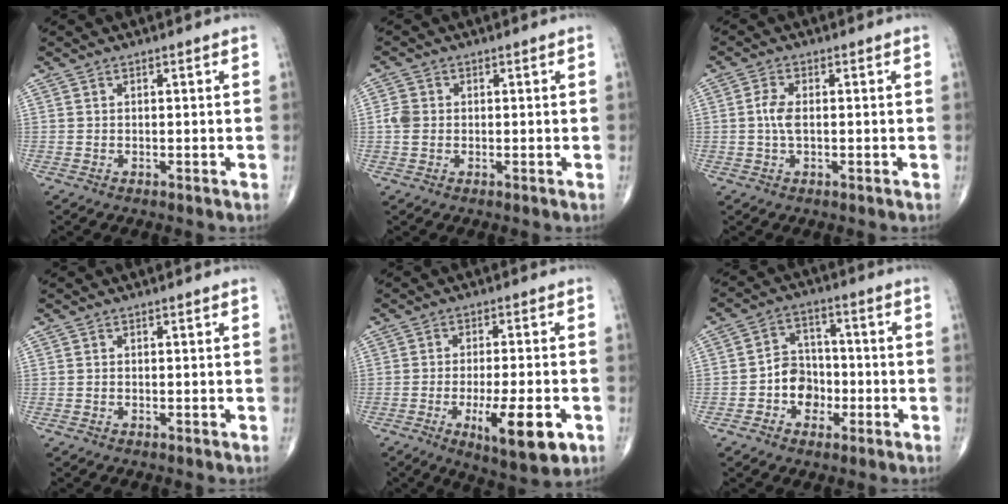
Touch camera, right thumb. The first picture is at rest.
{"total": 2.9, "force": [-0.1, 2.4, 1.6], "torque": [-0.033, 0.007, -0.005]}
{"total": 3.5, "force": [-0.1, 1.6, 3.1], "torque": [-0.073, 0.003, -0.005]}
{"total": 0.0}
{"total": 12.0, "force": [-4.3, 3.5, 10.6], "torque": [-0.161, -0.003, -0.060]}
{"total": 7.5, "force": [-2.3, 6.2, 3.5], "torque": [-0.020, 0.030, -0.047]}